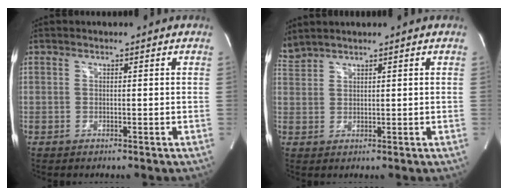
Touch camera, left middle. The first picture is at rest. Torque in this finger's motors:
{"motor_torque": [0.46, -0.65, 0.07, 0.11]}